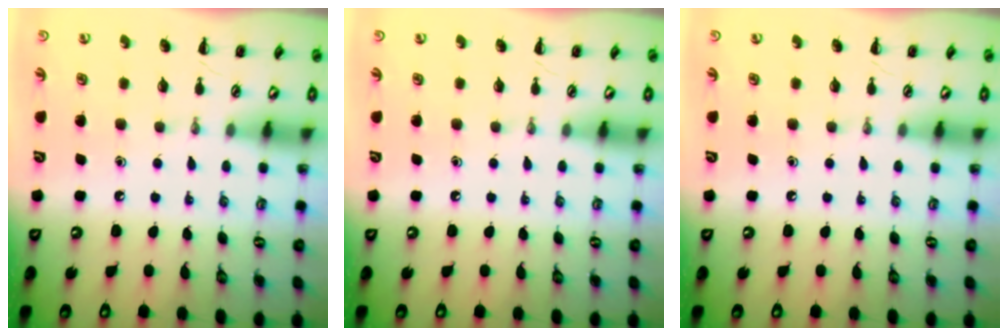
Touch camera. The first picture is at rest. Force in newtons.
{"total": 0.0}
{"total": 0.0}